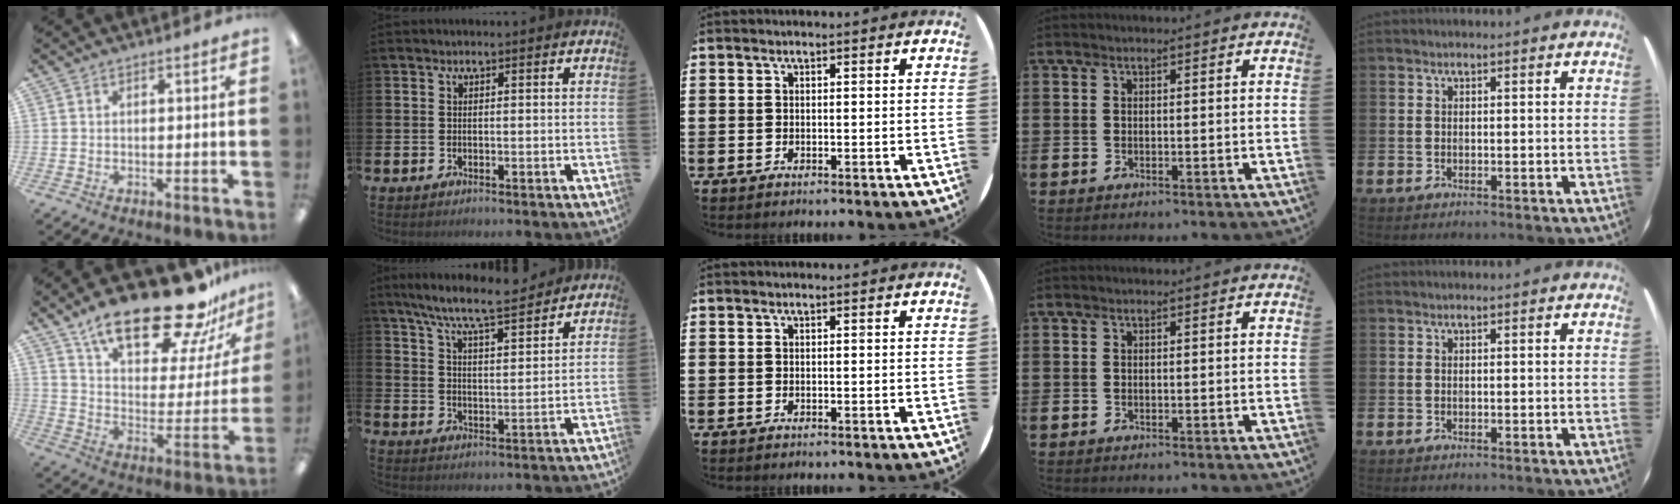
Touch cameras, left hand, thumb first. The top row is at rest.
{"thumb": {"total": 24.9, "force": [18.4, 8.3, 14.7], "torque": [-0.229, -0.120, 0.307]}, "index": {"total": 8.5, "force": [7.8, 0.6, 3.3], "torque": [-0.092, -0.044, 0.139]}}